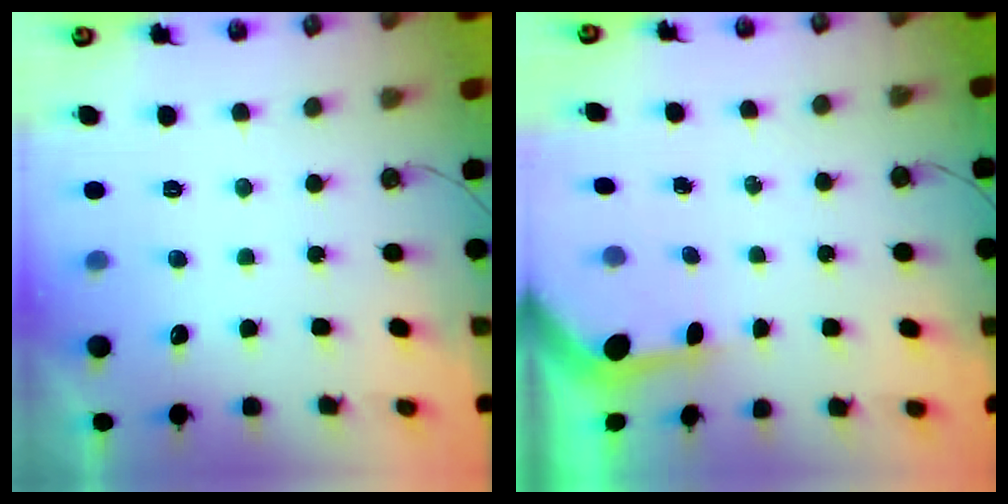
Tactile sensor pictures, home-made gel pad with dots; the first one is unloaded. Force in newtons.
{"total": 2.9, "press": 2.9, "slide": 0.2}